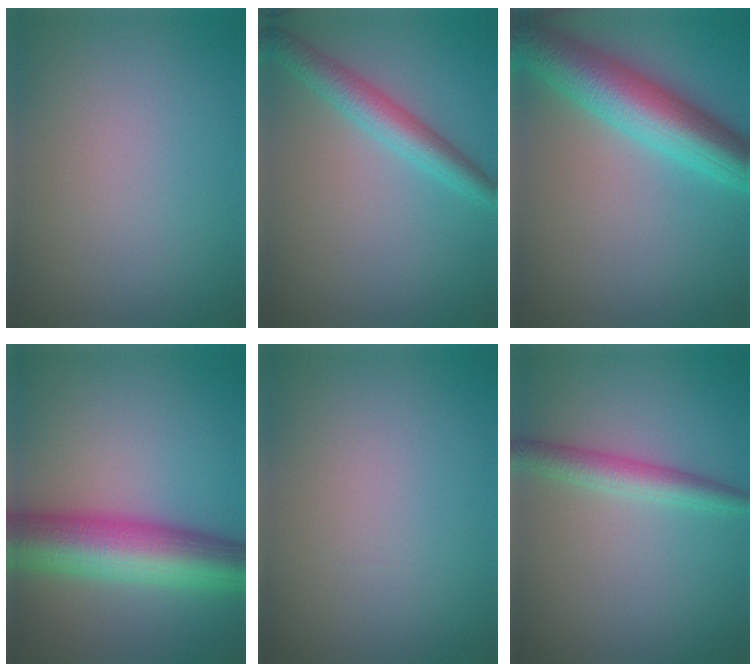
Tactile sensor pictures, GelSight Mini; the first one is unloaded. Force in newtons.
{"total": 3.7, "press": 3.7, "slide": 0.2}
{"total": 8.8, "press": 8.8, "slide": 0.0}
{"total": 10.1, "press": 10.1, "slide": 0.1}
{"total": 0.0}
{"total": 3.0, "press": 3.0, "slide": 0.1}